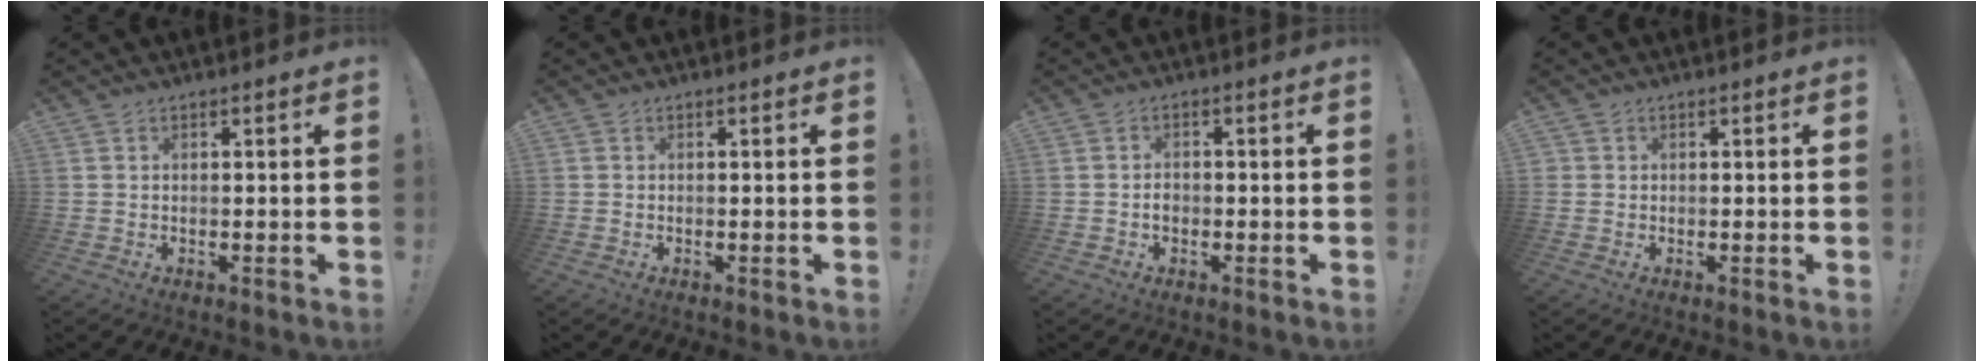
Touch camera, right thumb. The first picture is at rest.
{"total": 0.0}
{"total": 1.8, "force": [-0.8, 1.3, 1.1], "torque": [-0.012, 0.004, -0.016]}
{"total": 0.9, "force": [0.2, 0.9, 0.1], "torque": [-0.010, 0.004, 0.005]}